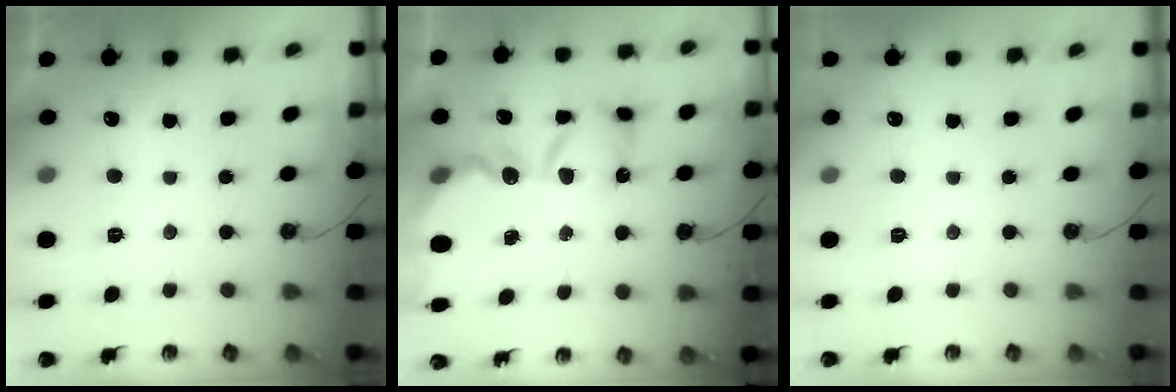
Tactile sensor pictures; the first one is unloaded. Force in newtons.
{"total": 12.5, "press": 12.4, "slide": 1.0}
{"total": 0.0}